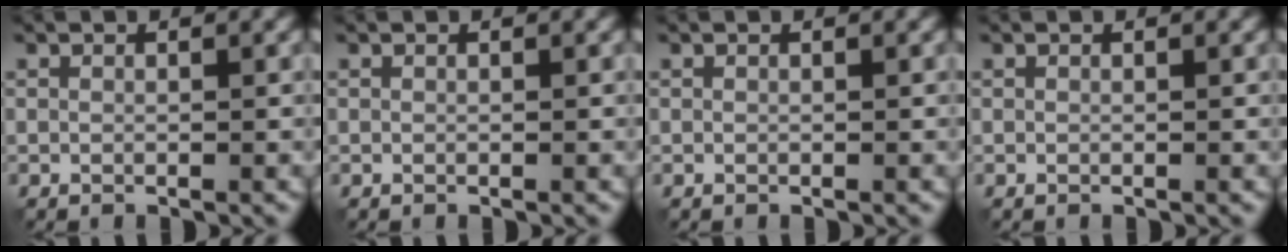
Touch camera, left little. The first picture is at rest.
{"total": 0.0}
{"total": 0.0}
{"total": 0.0}